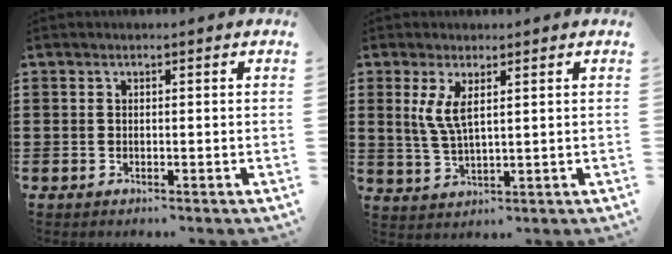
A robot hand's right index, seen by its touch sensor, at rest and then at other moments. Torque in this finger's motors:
{"motor_torque": [0.41, -0.22, 0.41, 0.12]}